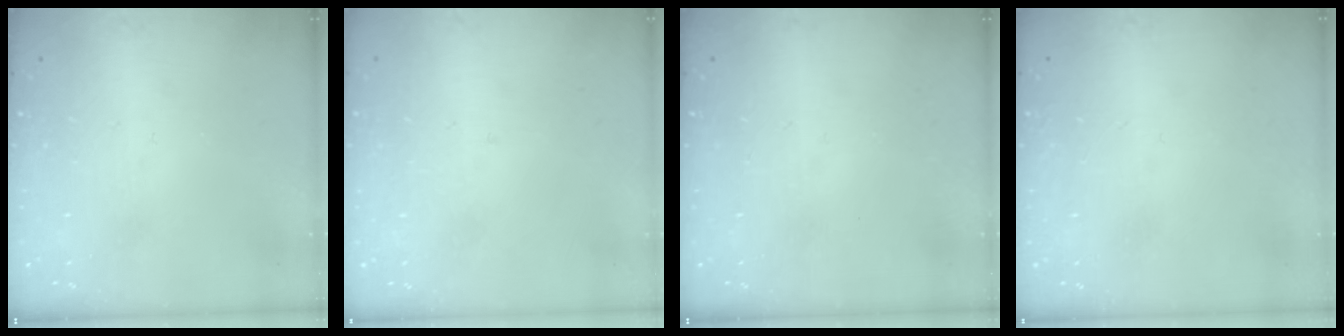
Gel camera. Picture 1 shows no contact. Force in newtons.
{"total": 1.7, "press": 1.6, "slide": 0.1}
{"total": 0.0}
{"total": 1.6, "press": 1.5, "slide": 0.1}